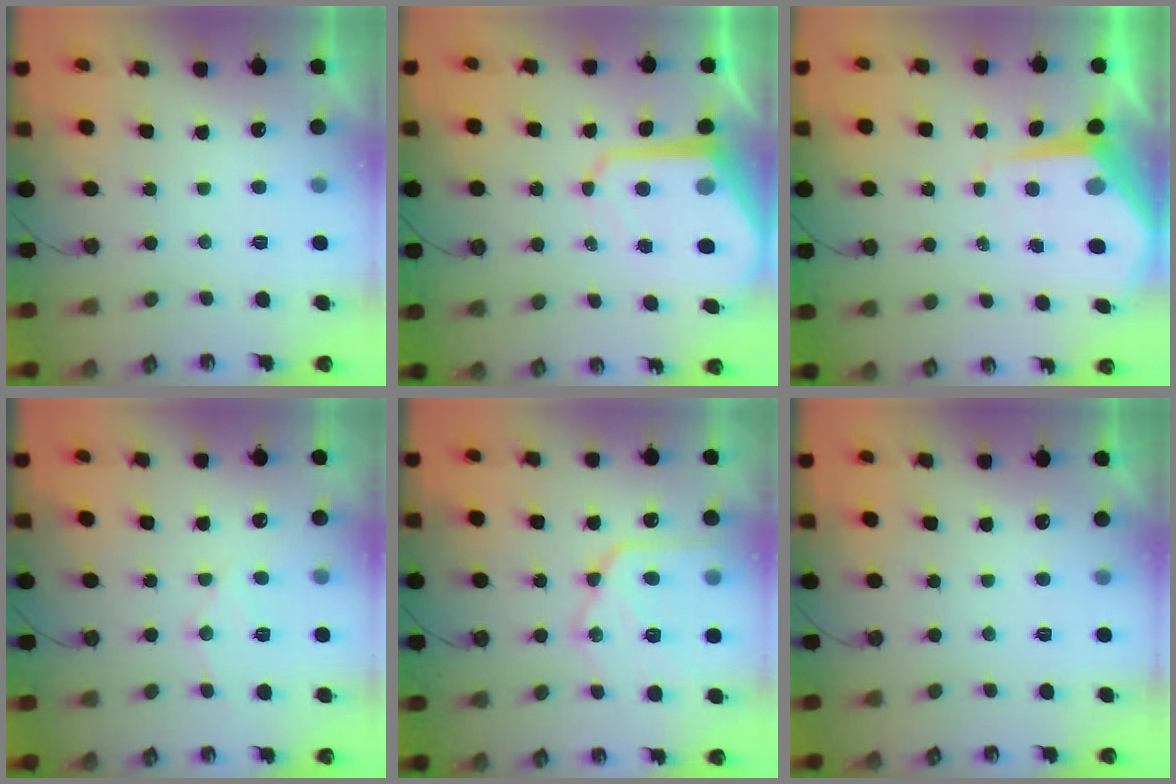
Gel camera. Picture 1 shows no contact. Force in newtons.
{"total": 11.4, "press": 11.3, "slide": 1.1}
{"total": 8.3, "press": 8.3, "slide": 0.4}
{"total": 9.2, "press": 9.1, "slide": 0.7}
{"total": 16.4, "press": 16.3, "slide": 1.6}
{"total": 0.0}